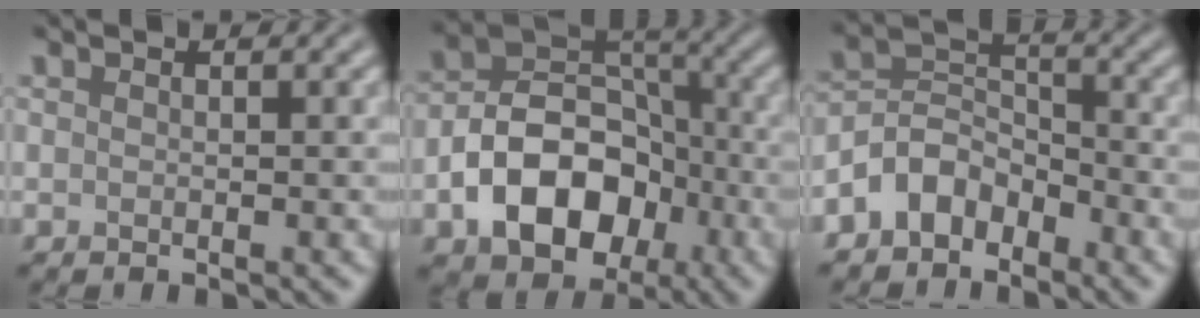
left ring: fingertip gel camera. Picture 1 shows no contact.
{"total": 9.2, "force": [-3.4, 6.4, 5.6], "torque": [-0.089, 0.001, -0.068]}
{"total": 4.4, "force": [-3.0, 2.8, 1.6], "torque": [-0.025, 0.008, -0.066]}